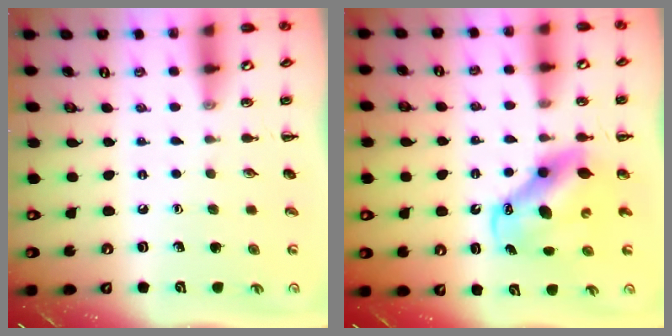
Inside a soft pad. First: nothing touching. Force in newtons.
{"total": 8.4, "press": 8.2, "slide": 2.1}